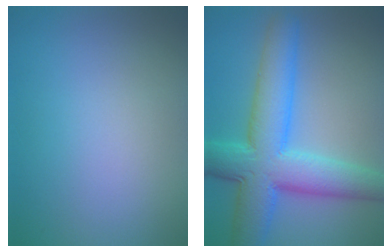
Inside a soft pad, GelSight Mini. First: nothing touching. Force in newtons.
{"total": 9.8, "press": 9.8, "slide": 0.2}